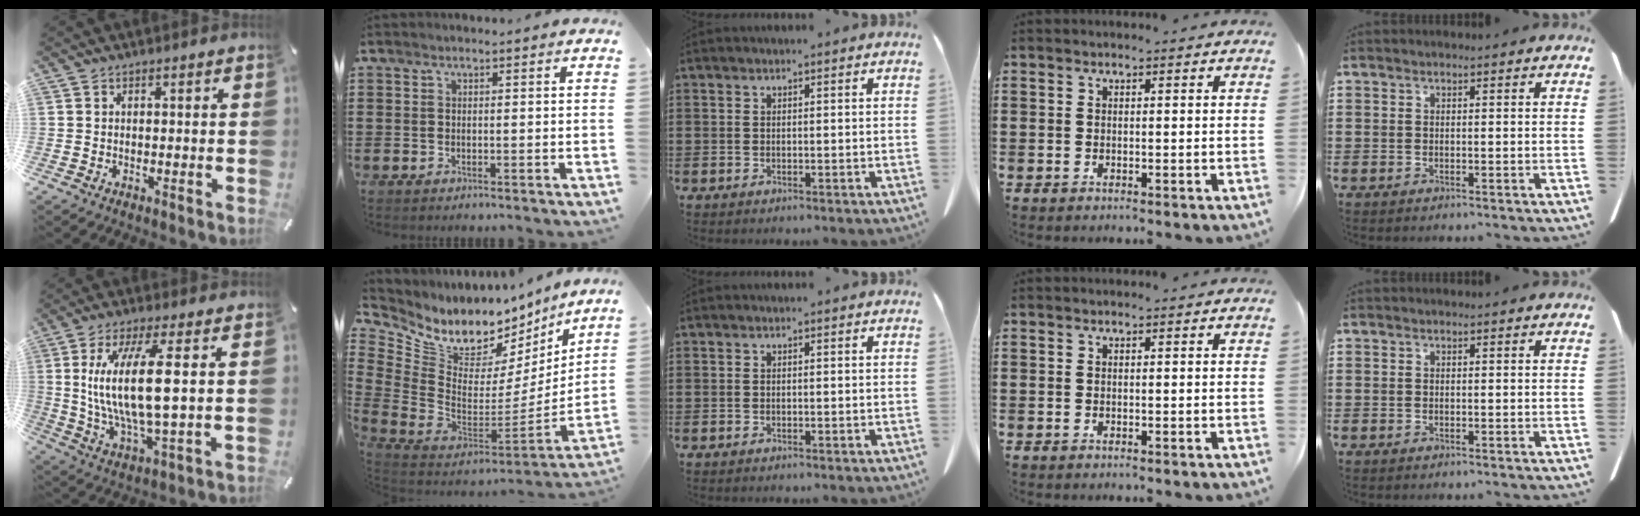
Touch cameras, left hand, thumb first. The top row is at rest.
{"thumb": {"total": 15.3, "force": [2.5, 4.0, 14.5], "torque": [-0.316, -0.015, 0.032]}, "index": {"total": 7.8, "force": [6.0, 3.9, 3.1], "torque": [-0.092, -0.064, 0.104]}}